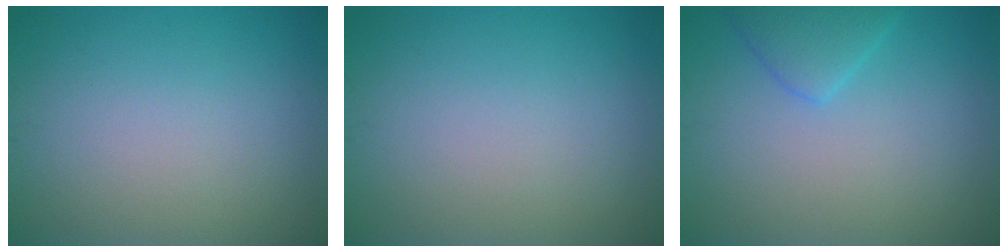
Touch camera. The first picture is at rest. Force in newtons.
{"total": 0.0}
{"total": 2.3, "press": 2.3, "slide": 0.3}